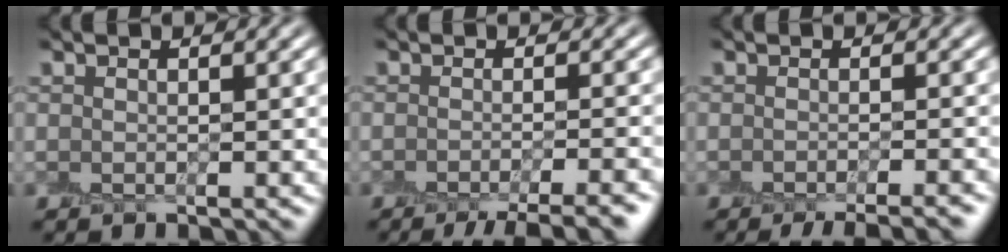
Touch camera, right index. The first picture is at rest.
{"total": 6.2, "force": [-4.8, 1.4, 3.7], "torque": [-0.040, -0.009, -0.055]}
{"total": 4.3, "force": [-3.4, 0.9, 2.5], "torque": [-0.029, -0.002, -0.032]}